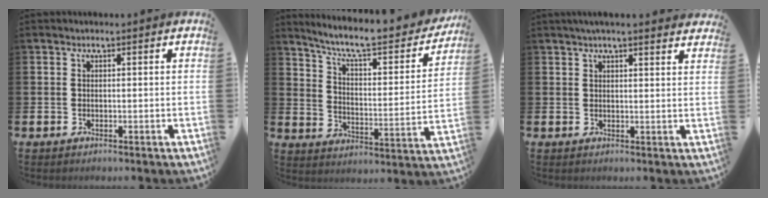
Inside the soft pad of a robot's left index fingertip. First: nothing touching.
{"total": 8.8, "force": [7.7, 1.9, 3.8], "torque": [-0.096, -0.056, 0.125]}
{"total": 3.3, "force": [3.1, -0.1, 0.9], "torque": [-0.023, -0.009, 0.057]}